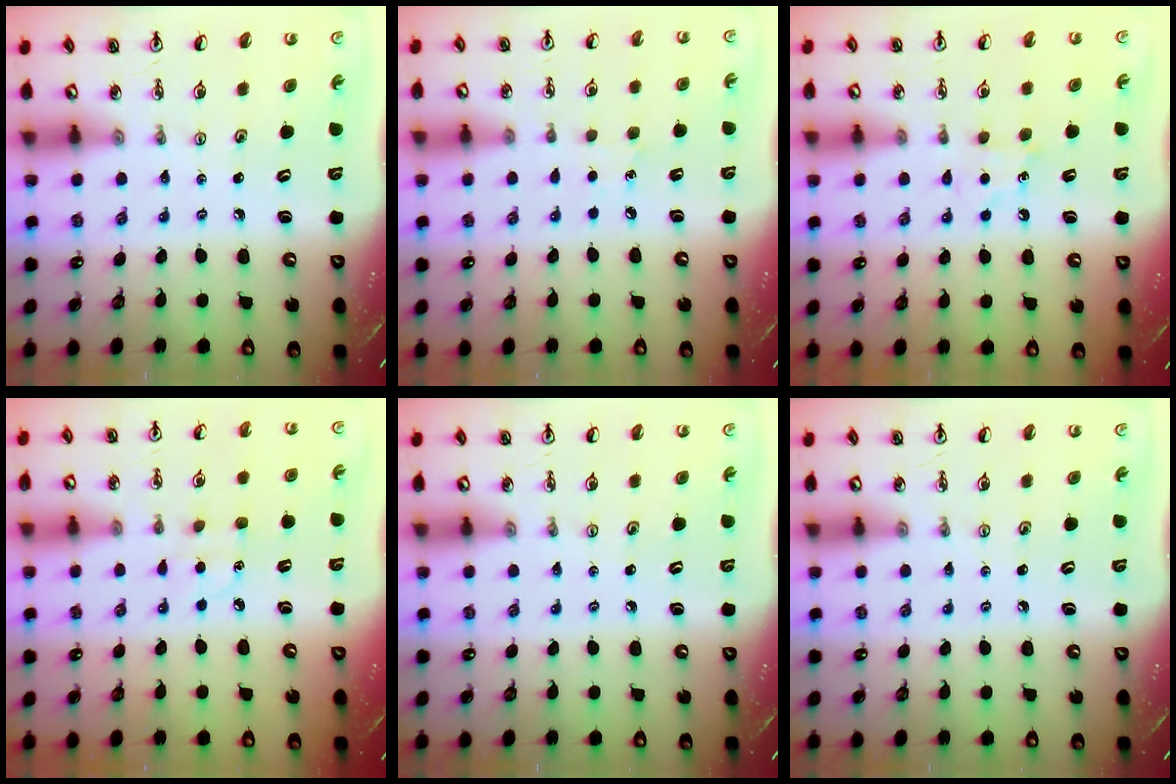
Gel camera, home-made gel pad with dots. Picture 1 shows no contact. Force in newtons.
{"total": 5.7, "press": 5.7, "slide": 0.6}
{"total": 5.6, "press": 5.5, "slide": 0.7}
{"total": 4.7, "press": 4.7, "slide": 0.6}
{"total": 0.0}
{"total": 0.0}